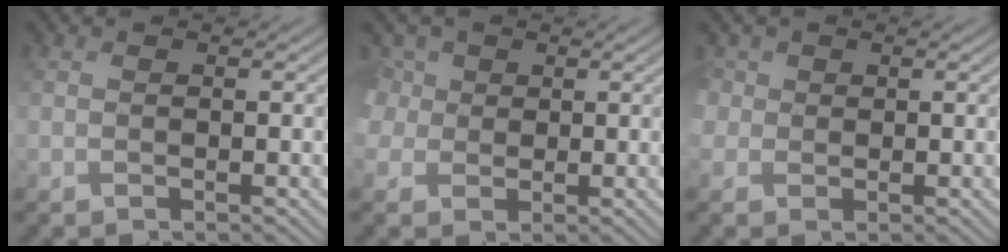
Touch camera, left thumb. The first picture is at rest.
{"total": 3.4, "force": [0.6, 3.2, 1.0], "torque": [-0.042, 0.004, 0.012]}
{"total": 1.9, "force": [0.2, 1.9, -0.1], "torque": [-0.006, -0.002, 0.006]}